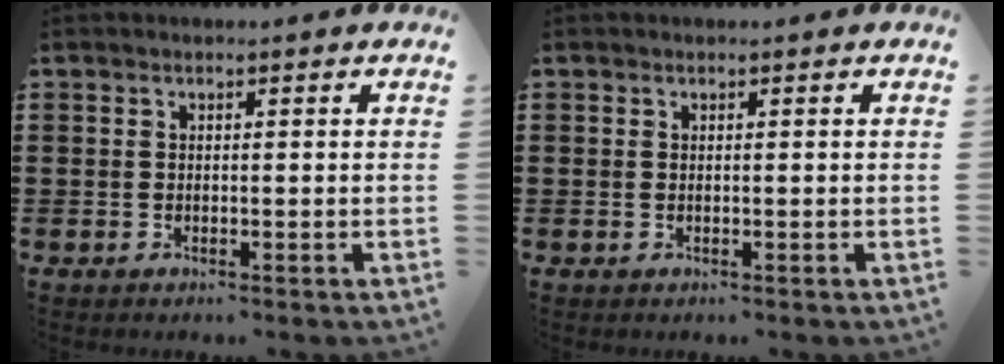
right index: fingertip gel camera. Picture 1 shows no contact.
{"total": 0.0}